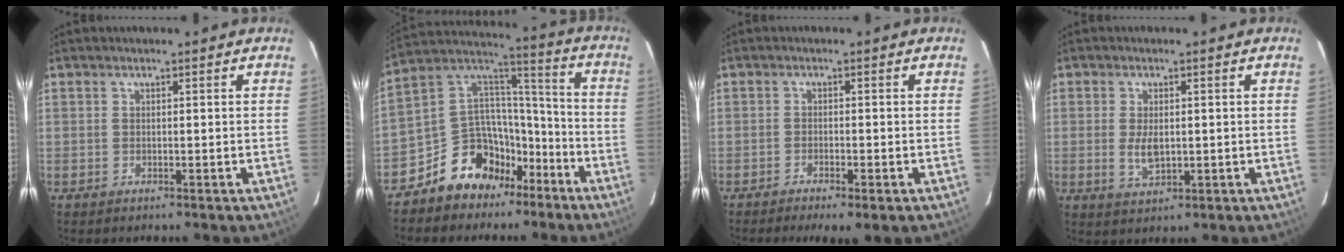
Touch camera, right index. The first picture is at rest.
{"total": 13.9, "force": [-9.0, 9.5, 4.5], "torque": [-0.101, 0.068, -0.146]}
{"total": 4.5, "force": [-3.1, 0.7, 3.2], "torque": [-0.069, -0.015, -0.050]}
{"total": 4.5, "force": [-0.2, 2.4, 3.8], "torque": [-0.074, -0.006, 0.000]}